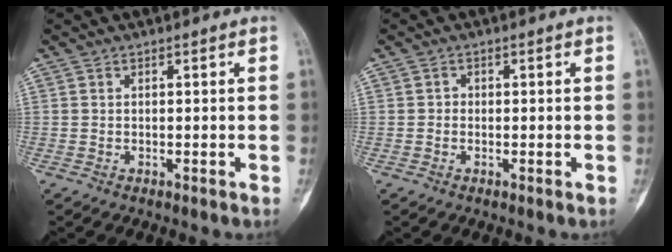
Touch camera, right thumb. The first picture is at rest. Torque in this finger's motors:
{"motor_torque": [0.19, 0.10, 0.11, -0.13, -0.02]}